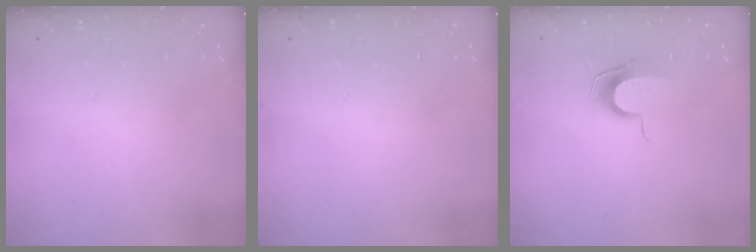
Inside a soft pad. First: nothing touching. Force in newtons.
{"total": 0.0}
{"total": 8.0, "press": 8.0, "slide": 0.8}